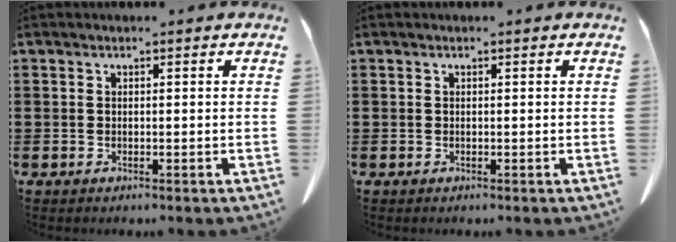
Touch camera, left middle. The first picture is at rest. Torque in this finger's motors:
{"motor_torque": [-0.02, 0.02, 0.00, -0.01]}